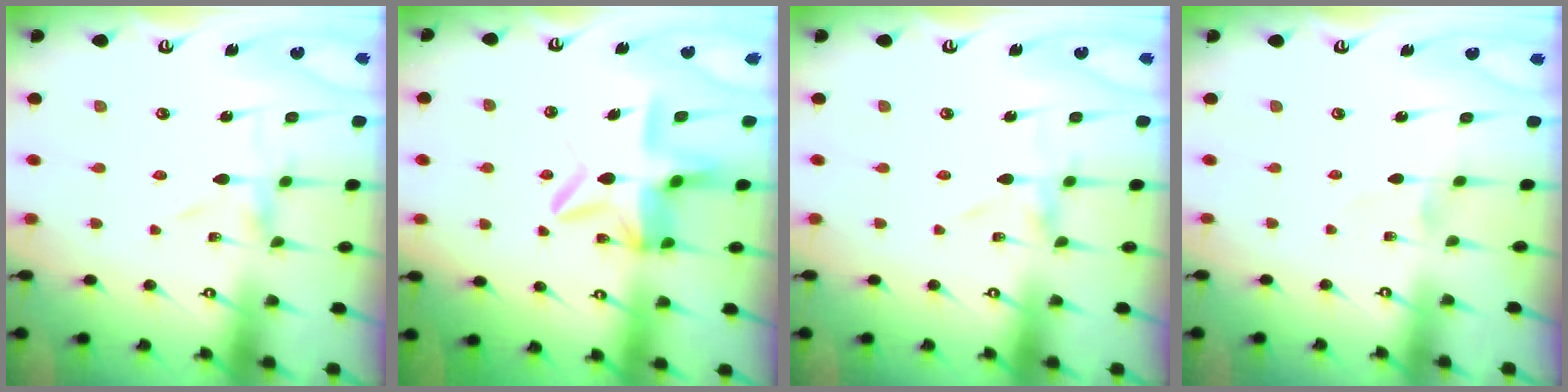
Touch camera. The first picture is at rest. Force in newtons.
{"total": 11.8, "press": 11.8, "slide": 1.1}
{"total": 0.0}
{"total": 0.0}